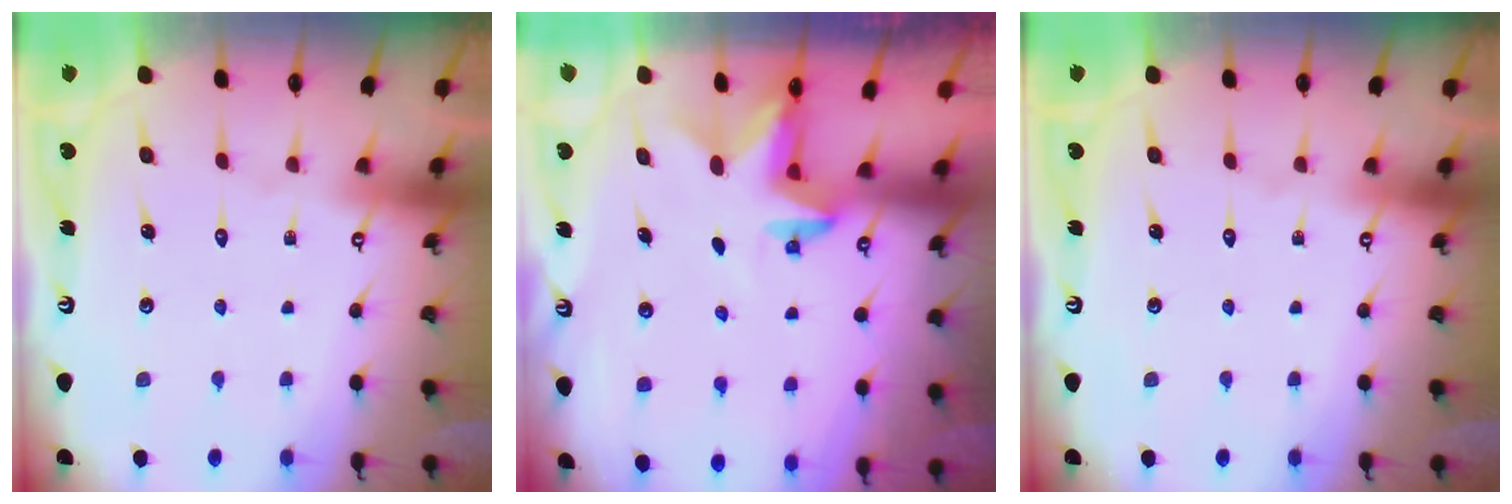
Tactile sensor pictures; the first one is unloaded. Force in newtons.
{"total": 2.4, "press": 2.3, "slide": 0.4}
{"total": 0.0}